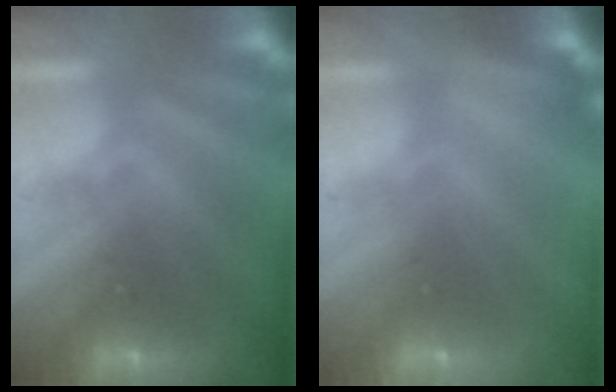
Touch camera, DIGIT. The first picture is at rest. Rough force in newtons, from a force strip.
{"total": 2.9}